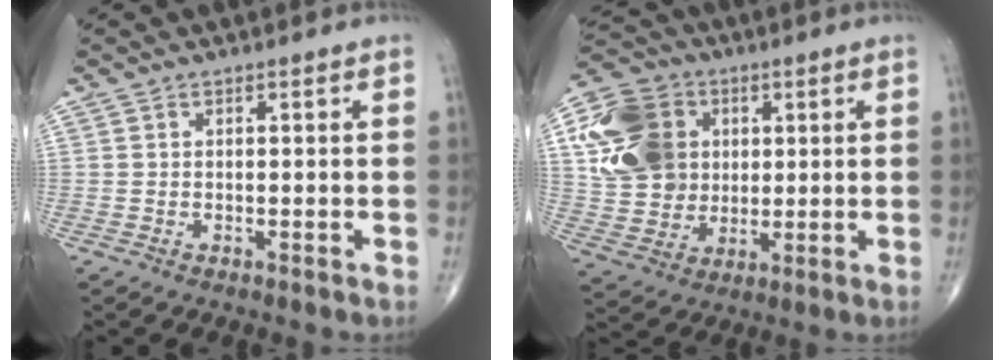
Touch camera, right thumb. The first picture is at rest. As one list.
[{"total": 16.1, "force": [3.7, 13.2, 8.4], "torque": [-0.146, 0.003, 0.066]}]